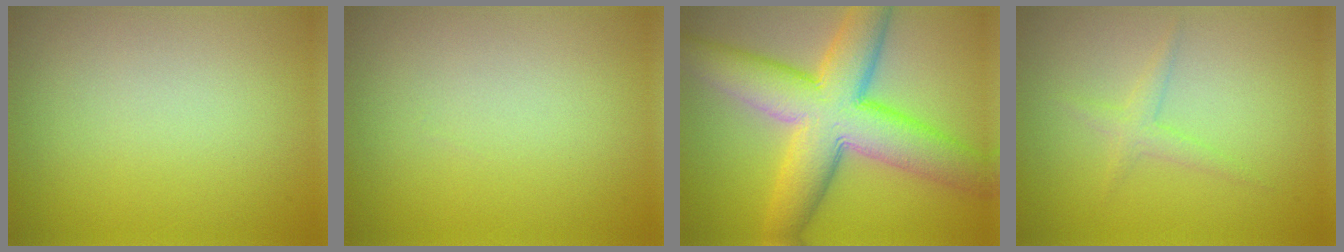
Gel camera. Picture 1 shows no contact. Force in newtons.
{"total": 0.0}
{"total": 10.9, "press": 10.9, "slide": 0.1}
{"total": 1.4, "press": 1.4, "slide": 0.0}